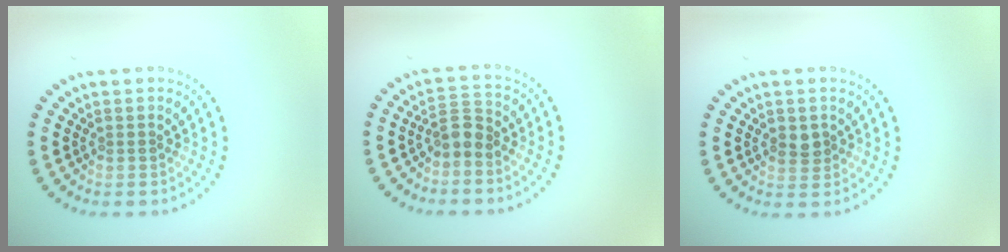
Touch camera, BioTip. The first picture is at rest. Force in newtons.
{"total": 2.2, "press": 1.8, "slide": 1.3}
{"total": 1.5, "press": 1.5, "slide": 0.4}